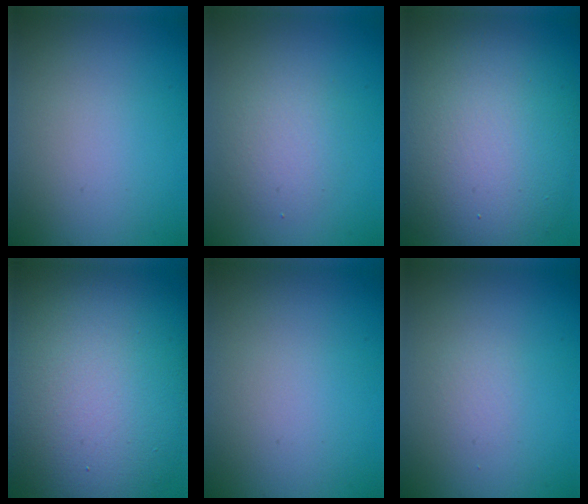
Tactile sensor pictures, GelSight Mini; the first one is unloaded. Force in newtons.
{"total": 2.4, "press": 2.4, "slide": 0.1}
{"total": 12.7, "press": 12.7, "slide": 0.6}
{"total": 15.1, "press": 15.1, "slide": 1.2}
{"total": 0.0}
{"total": 0.7, "press": 0.7, "slide": 0.0}